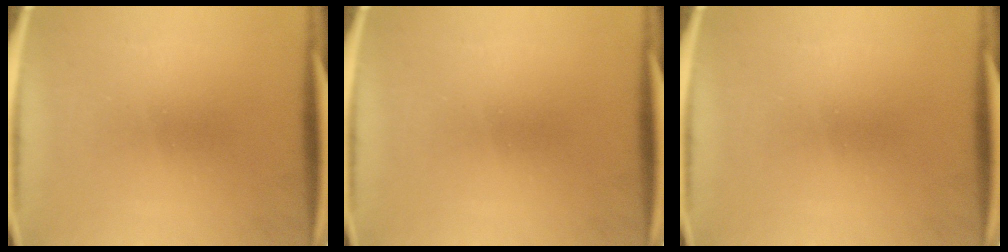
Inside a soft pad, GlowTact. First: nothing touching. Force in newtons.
{"total": 0.0}
{"total": 0.0}